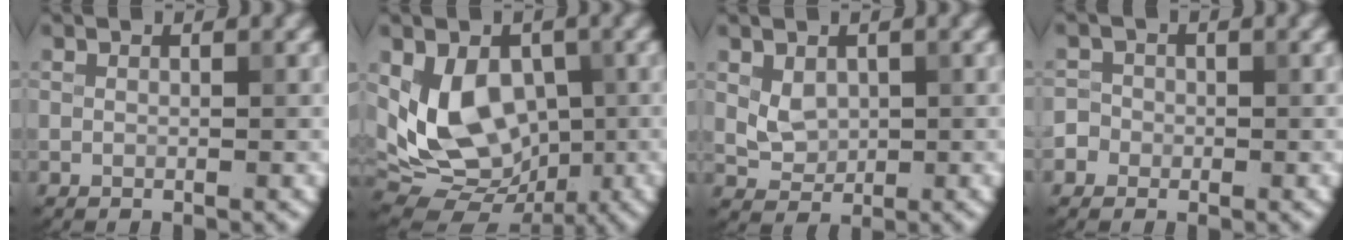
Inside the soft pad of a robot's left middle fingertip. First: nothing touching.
{"total": 8.9, "force": [0.4, 6.5, 6.1], "torque": [-0.118, -0.020, 0.015]}
{"total": 2.3, "force": [0.5, 1.8, 1.4], "torque": [-0.028, -0.005, 0.016]}
{"total": 2.4, "force": [-0.9, 2.2, 0.4], "torque": [0.012, 0.009, -0.025]}